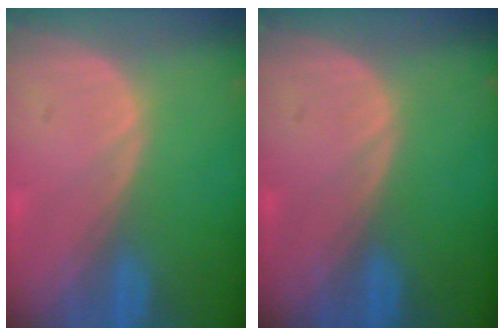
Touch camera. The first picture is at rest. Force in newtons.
{"total": 0.0}